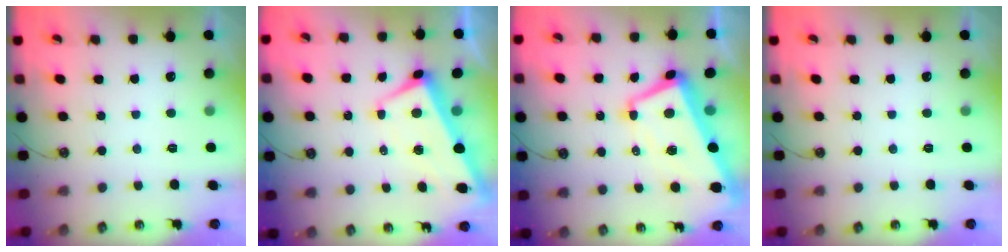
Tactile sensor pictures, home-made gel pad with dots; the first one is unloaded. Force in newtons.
{"total": 1.1, "press": 0.3, "slide": 1.1}
{"total": 8.8, "press": 8.7, "slide": 1.4}
{"total": 0.0}